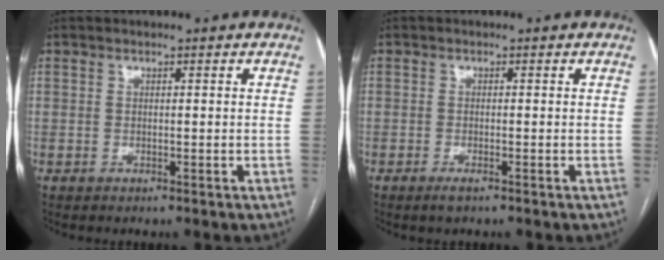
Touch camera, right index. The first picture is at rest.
{"total": 1.5, "force": [-1.0, 0.2, 1.1], "torque": [-0.021, -0.003, -0.017]}